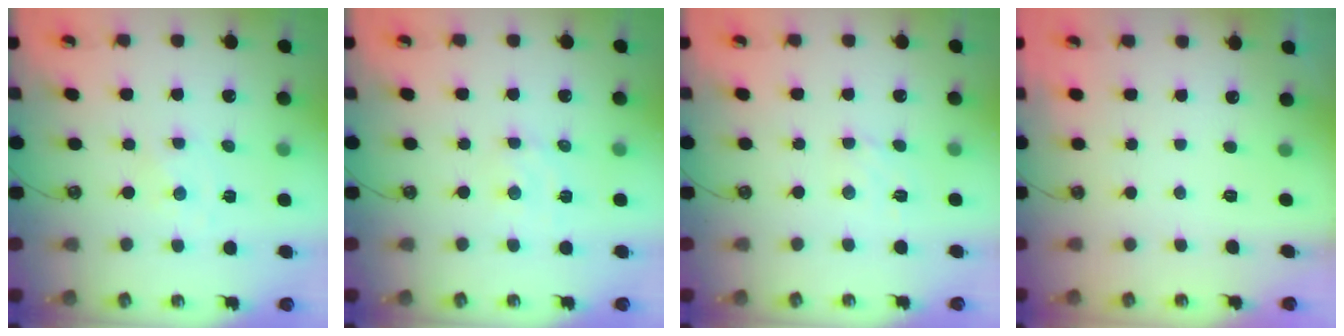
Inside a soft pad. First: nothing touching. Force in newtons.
{"total": 2.9, "press": 2.9, "slide": 0.6}
{"total": 2.9, "press": 2.8, "slide": 0.7}
{"total": 0.0}